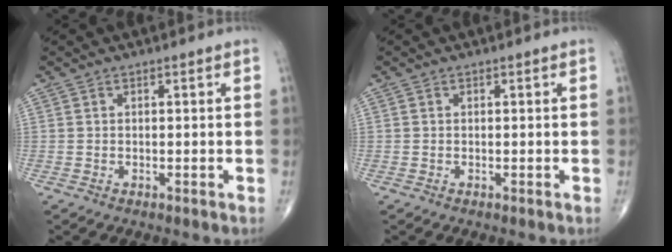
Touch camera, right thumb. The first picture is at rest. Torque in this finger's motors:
{"motor_torque": [-0.06, 0.21, 0.15, 0.05, 0.00]}